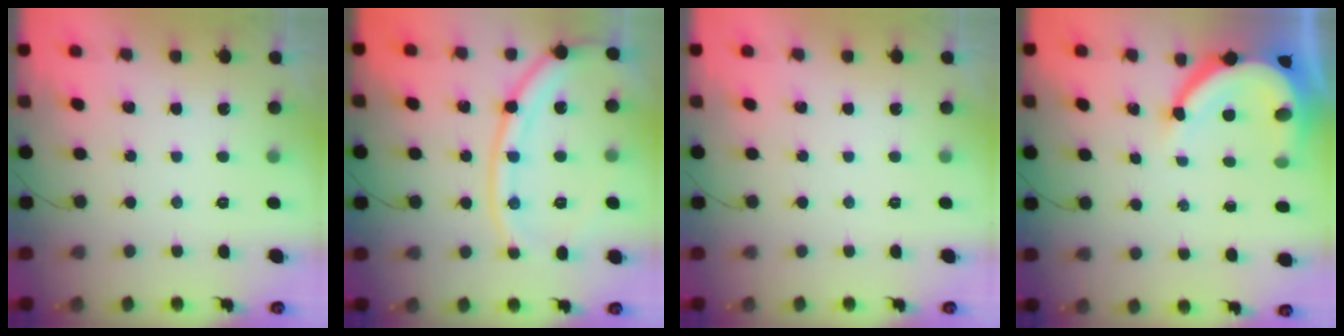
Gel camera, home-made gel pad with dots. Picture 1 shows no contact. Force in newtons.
{"total": 14.1, "press": 14.0, "slide": 1.0}
{"total": 0.0}
{"total": 12.3, "press": 12.2, "slide": 1.4}